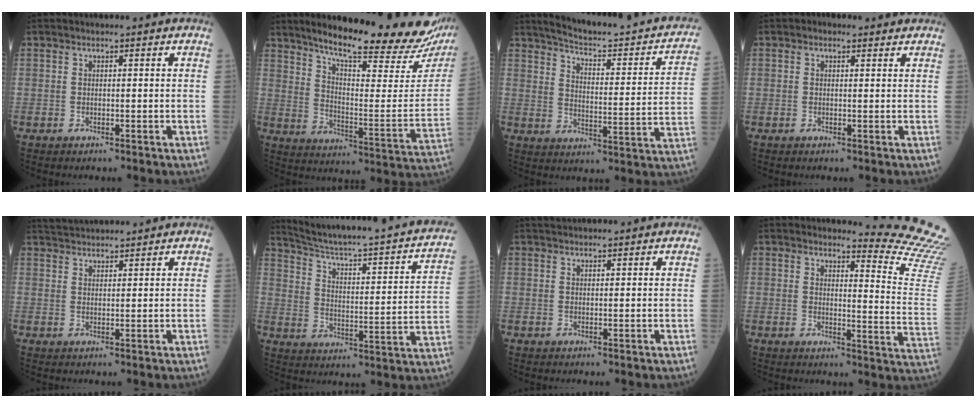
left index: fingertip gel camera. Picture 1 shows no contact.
{"total": 25.3, "force": [21.6, 2.8, 12.9], "torque": [-0.197, -0.080, 0.281]}
{"total": 19.9, "force": [17.5, 2.8, 9.1], "torque": [-0.118, -0.046, 0.213]}
{"total": 0.9, "force": [0.4, 0.8, 0.1], "torque": [-0.001, -0.001, -0.003]}
{"total": 5.7, "force": [5.6, 0.3, 1.3], "torque": [-0.029, 0.032, 0.092]}
{"total": 24.1, "force": [20.3, 1.2, 12.8], "torque": [-0.186, -0.038, 0.269]}
{"total": 3.6, "force": [3.5, 0.5, 1.0], "torque": [-0.013, 0.030, 0.048]}
{"total": 13.1, "force": [12.8, -2.6, 0.1], "torque": [-0.001, -0.175, 0.120]}